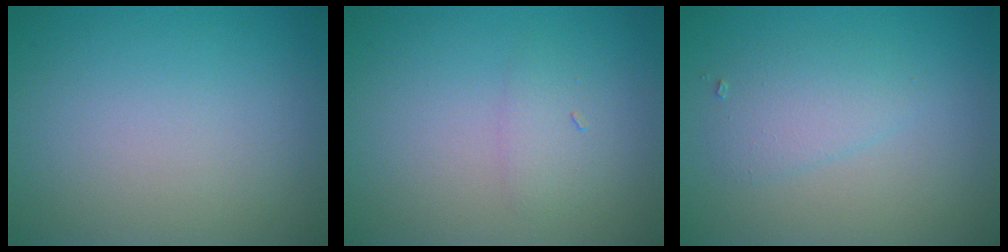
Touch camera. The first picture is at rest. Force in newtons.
{"total": 1.3, "press": 1.3, "slide": 0.1}
{"total": 2.2, "press": 2.2, "slide": 0.1}